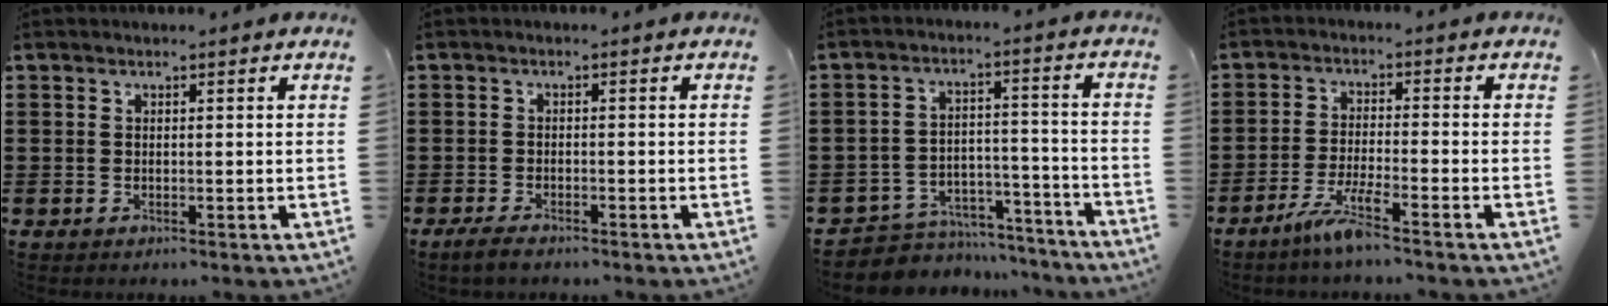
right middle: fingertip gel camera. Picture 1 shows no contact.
{"total": 1.6, "force": [-1.2, 0.3, 0.9], "torque": [-0.025, -0.001, -0.027]}
{"total": 5.5, "force": [-5.3, 1.6, 0.3], "torque": [-0.006, 0.020, -0.109]}
{"total": 5.1, "force": [-3.7, 0.0, 3.4], "torque": [-0.076, -0.010, -0.072]}